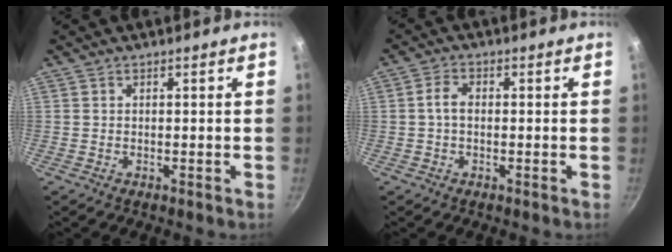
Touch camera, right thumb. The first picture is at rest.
{"total": 3.3, "force": [-0.1, 2.1, 2.6], "torque": [-0.051, 0.012, -0.007]}